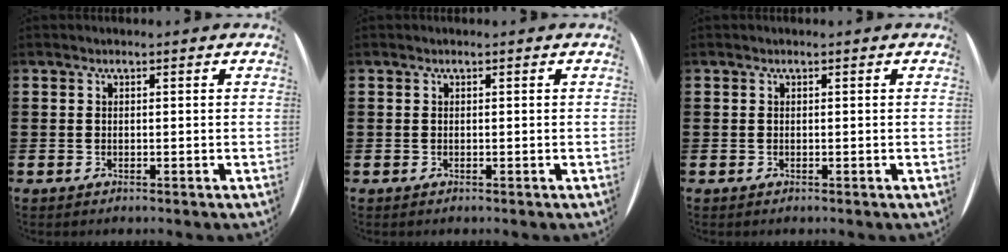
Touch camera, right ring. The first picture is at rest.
{"total": 0.0}
{"total": 0.0}